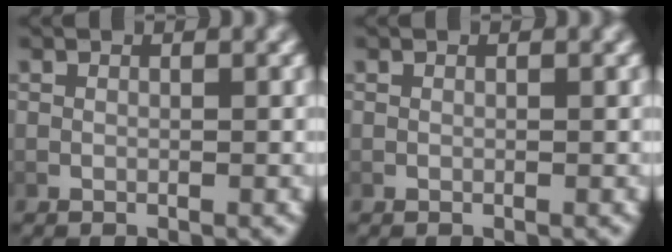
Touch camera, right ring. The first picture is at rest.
{"total": 0.0}